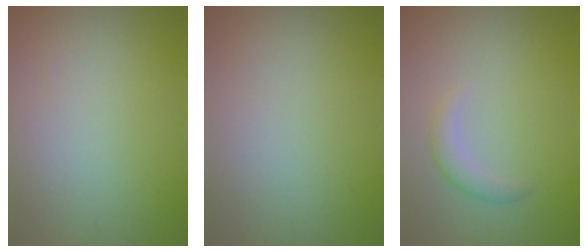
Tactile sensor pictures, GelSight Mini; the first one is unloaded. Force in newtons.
{"total": 0.0}
{"total": 1.8, "press": 1.8, "slide": 0.1}